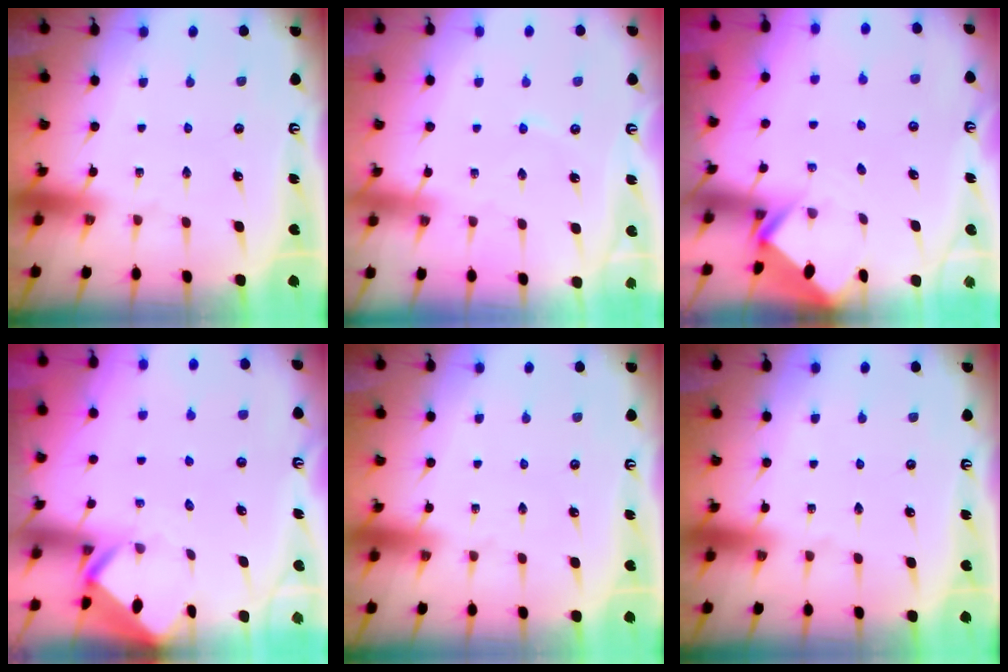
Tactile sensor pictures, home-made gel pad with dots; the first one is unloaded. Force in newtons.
{"total": 1.7, "press": 1.7, "slide": 0.3}
{"total": 2.7, "press": 2.7, "slide": 0.2}
{"total": 2.5, "press": 2.5, "slide": 0.1}
{"total": 0.0}
{"total": 0.0}